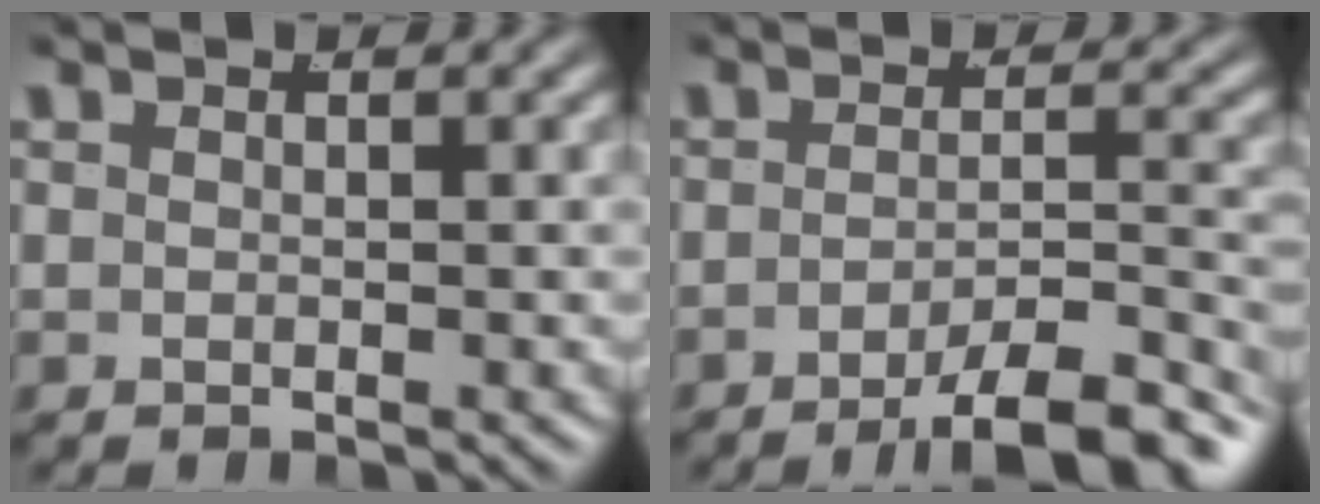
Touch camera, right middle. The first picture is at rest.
{"total": 7.6, "force": [-6.1, 1.2, 4.3], "torque": [-0.048, -0.016, -0.089]}